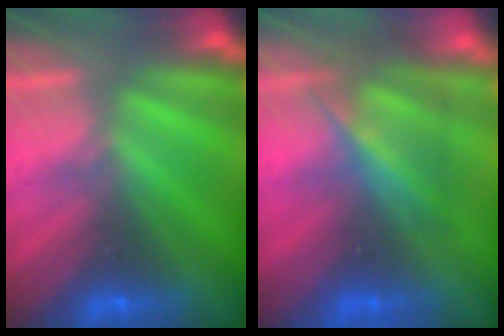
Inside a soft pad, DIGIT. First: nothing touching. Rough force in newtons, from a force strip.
{"total": 3.9}